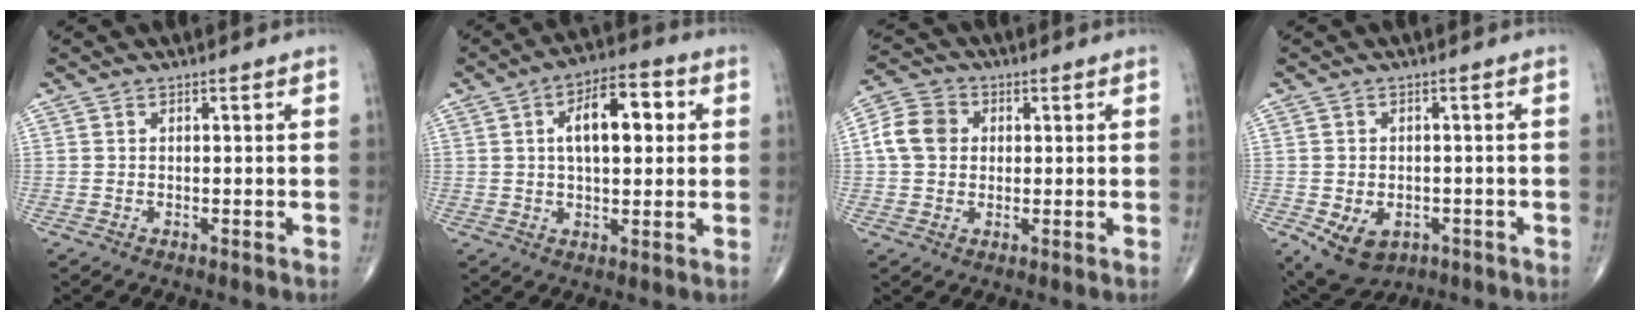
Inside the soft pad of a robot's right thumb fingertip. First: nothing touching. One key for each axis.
{"total": 11.3, "fx": 2.4, "fy": 5.4, "fz": 9.6, "tx": -0.126, "ty": 0.013, "tz": 0.030}
{"total": 7.5, "fx": 0.9, "fy": 6.2, "fz": 4.0, "tx": -0.067, "ty": 0.013, "tz": 0.007}
{"total": 7.9, "fx": -3.1, "fy": 5.6, "fz": 4.6, "tx": -0.069, "ty": 0.010, "tz": -0.035}